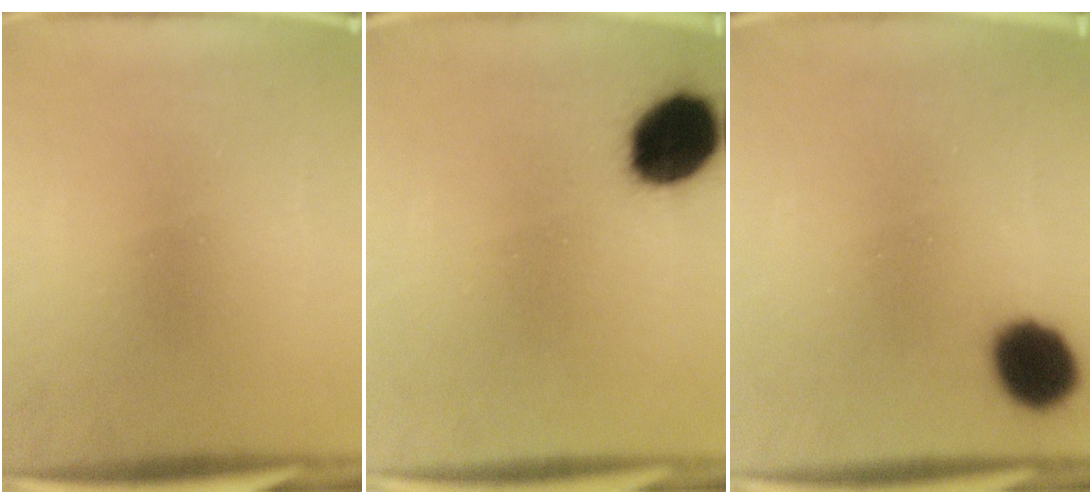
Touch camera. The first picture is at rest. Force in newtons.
{"total": 13.6}
{"total": 11.0}